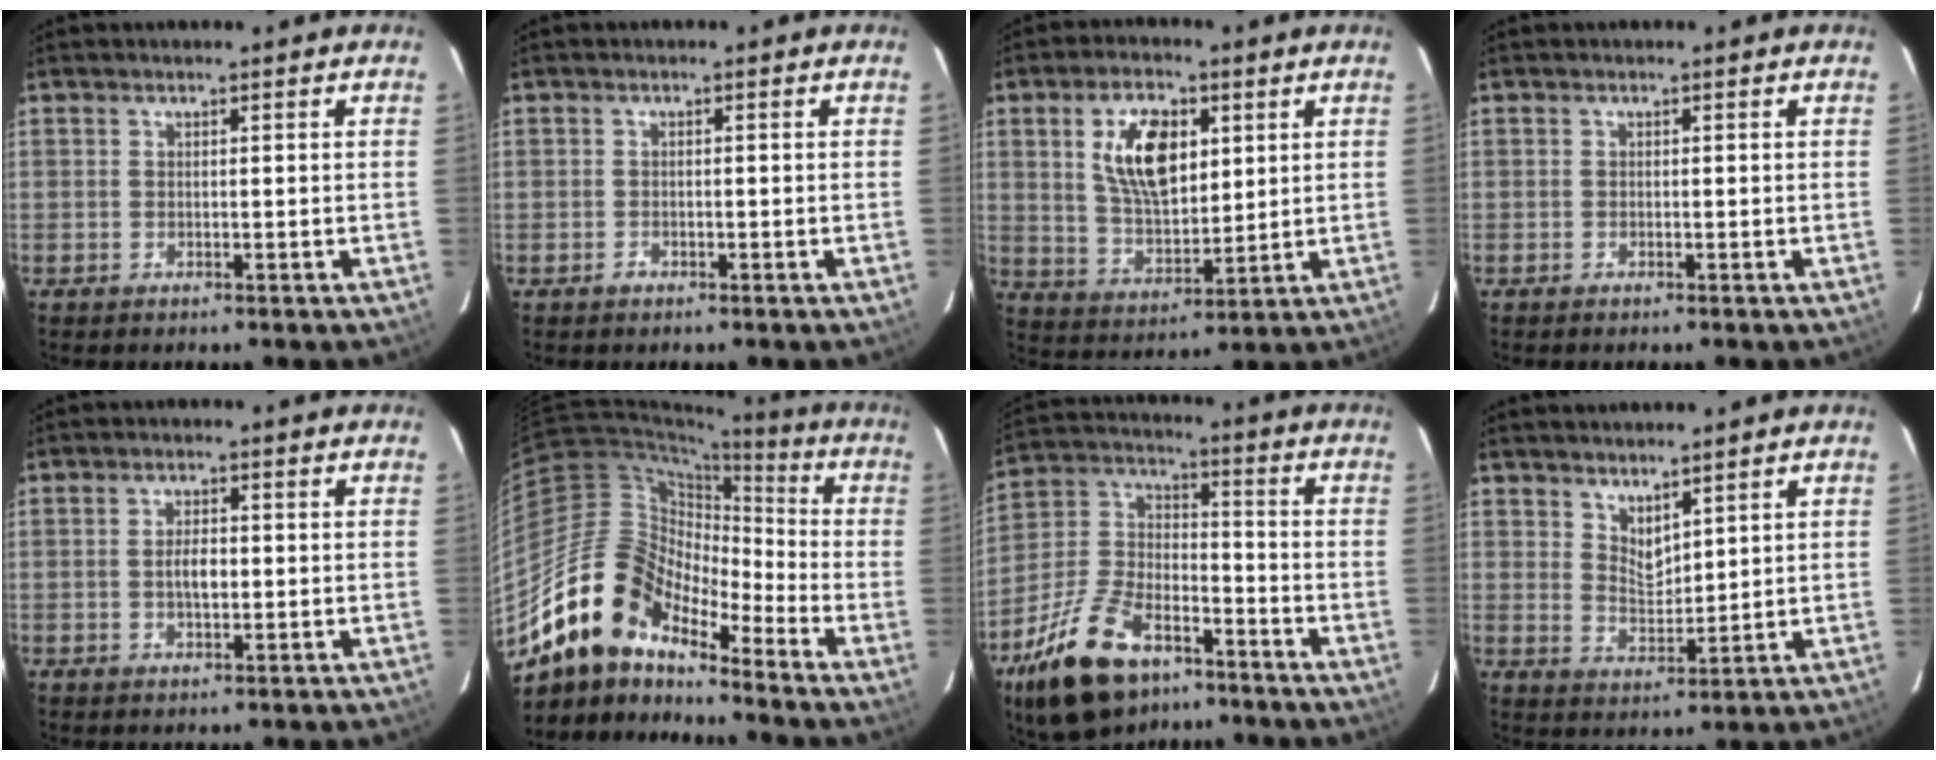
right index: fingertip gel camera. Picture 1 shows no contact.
{"total": 1.1, "force": [-0.7, 0.8, 0.1], "torque": [0.000, 0.002, -0.012]}
{"total": 12.4, "force": [4.0, 6.5, 9.8], "torque": [-0.177, 0.011, 0.083]}
{"total": 0.0}
{"total": 3.2, "force": [-0.2, 1.5, 2.8], "torque": [-0.052, 0.003, -0.004]}
{"total": 16.1, "force": [-13.3, 6.2, 6.5], "torque": [-0.116, 0.009, -0.260]}
{"total": 20.3, "force": [-12.8, 10.5, 11.7], "torque": [-0.246, 0.005, -0.223]}
{"total": 4.6, "force": [3.7, 1.7, 2.0], "torque": [-0.030, -0.007, 0.069]}